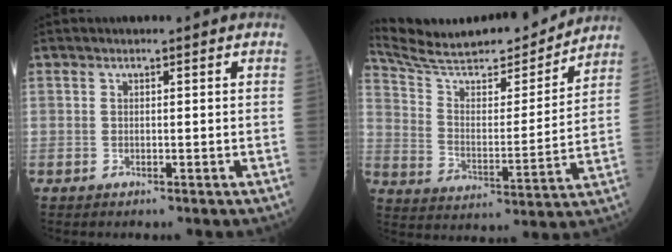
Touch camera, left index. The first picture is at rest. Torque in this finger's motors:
{"motor_torque": [0.05, -0.53, 0.30, 0.04]}